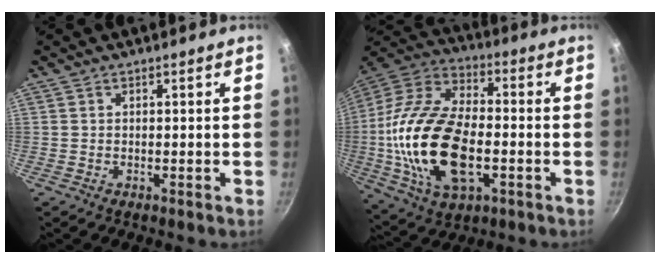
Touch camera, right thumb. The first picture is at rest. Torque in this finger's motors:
{"motor_torque": [-0.32, 2.01, 2.48, -0.29, 0.29]}